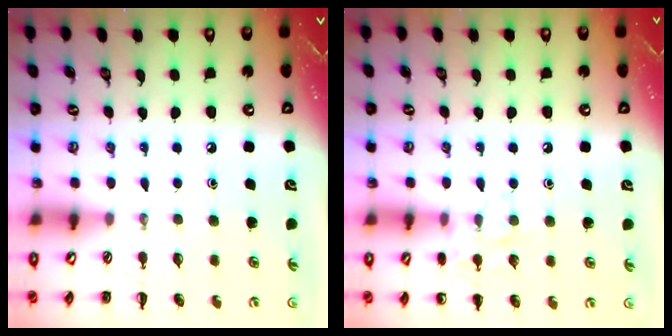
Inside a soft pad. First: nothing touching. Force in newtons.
{"total": 7.4, "press": 7.3, "slide": 1.1}